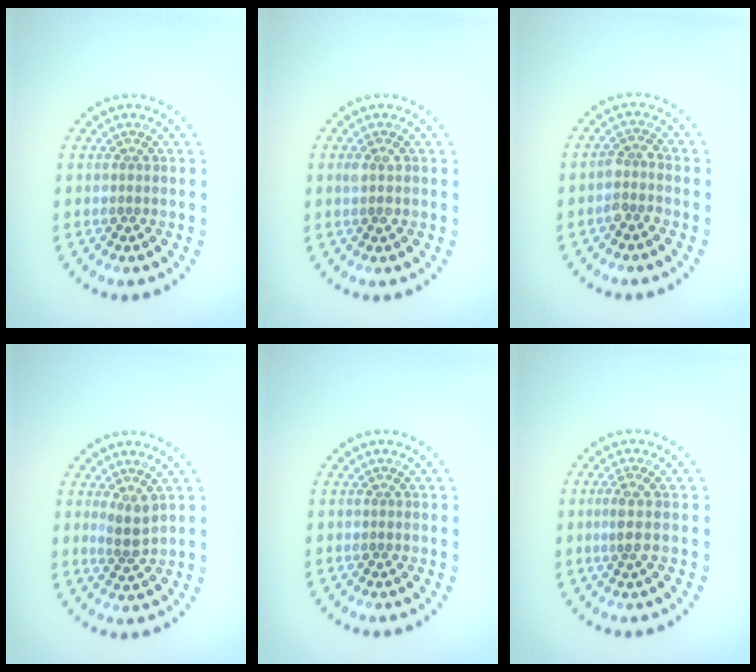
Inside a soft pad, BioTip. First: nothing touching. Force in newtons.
{"total": 1.1, "press": 1.0, "slide": 0.3}
{"total": 1.7, "press": 1.4, "slide": 1.0}
{"total": 2.0, "press": 1.6, "slide": 1.2}
{"total": 0.0}
{"total": 1.8, "press": 1.5, "slide": 1.1}